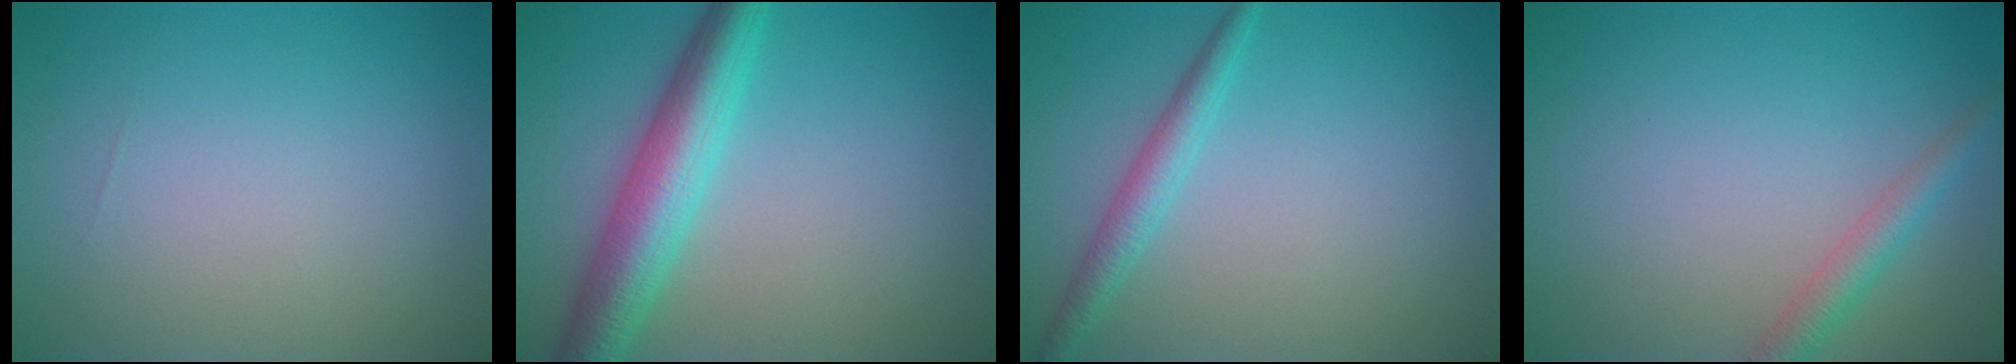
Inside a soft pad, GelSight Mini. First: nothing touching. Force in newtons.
{"total": 5.9, "press": 5.9, "slide": 0.2}
{"total": 2.2, "press": 2.2, "slide": 0.0}
{"total": 2.2, "press": 2.2, "slide": 0.1}